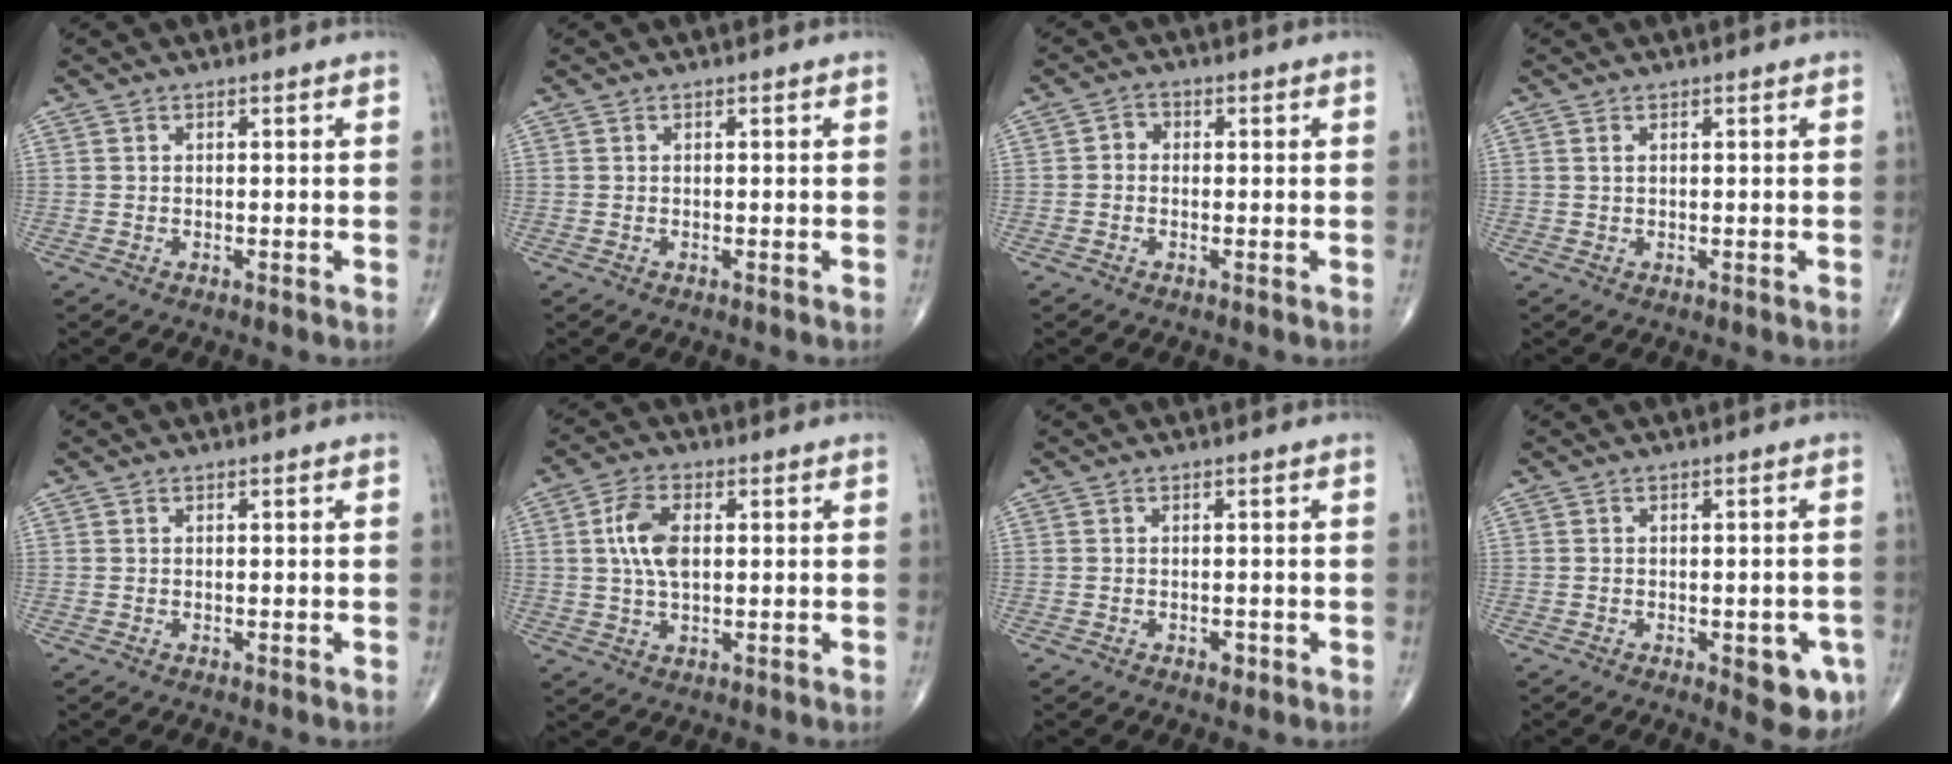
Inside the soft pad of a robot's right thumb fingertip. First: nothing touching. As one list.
[{"total": 0.0}, {"total": 1.8, "force": [-0.1, 1.5, 0.8], "torque": [-0.002, 0.005, -0.009]}, {"total": 0.7, "force": [0.4, 0.3, 0.5], "torque": [-0.010, 0.006, 0.008]}, {"total": 0.0}, {"total": 7.3, "force": [1.2, 3.9, 6.1], "torque": [-0.122, 0.002, 0.021]}, {"total": 1.4, "force": [-0.6, 0.8, 0.9], "torque": [-0.011, 0.000, -0.009]}, {"total": 6.9, "force": [-2.6, 2.9, 5.7], "torque": [-0.050, 0.002, -0.025]}]